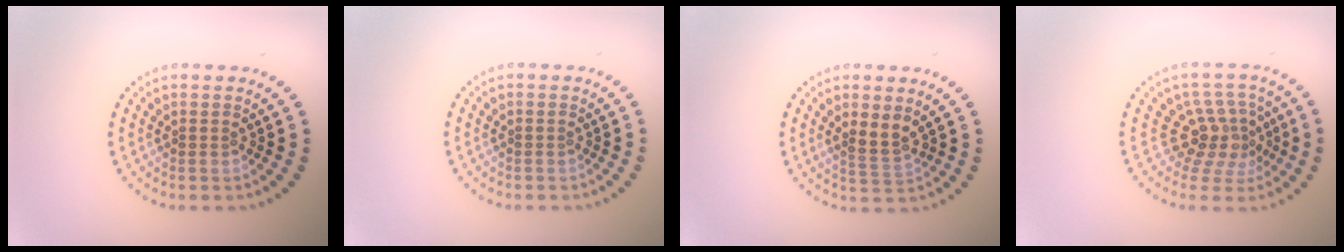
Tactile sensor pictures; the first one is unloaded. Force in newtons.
{"total": 0.0}
{"total": 2.0, "press": 1.8, "slide": 0.9}
{"total": 4.0, "press": 2.9, "slide": 2.8}